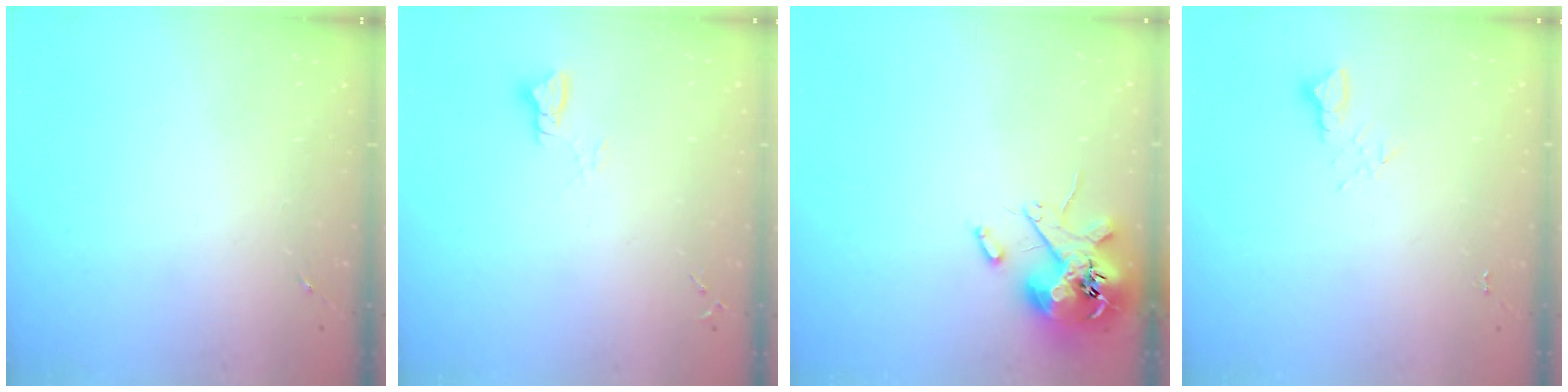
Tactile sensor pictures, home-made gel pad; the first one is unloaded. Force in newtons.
{"total": 2.9, "press": 2.9, "slide": 0.2}
{"total": 12.3, "press": 12.2, "slide": 1.9}
{"total": 2.7, "press": 2.7, "slide": 0.2}